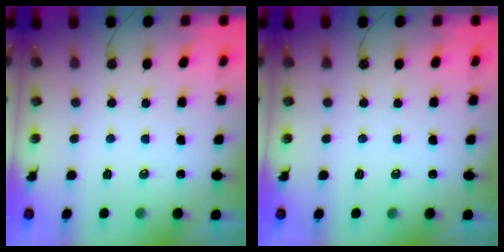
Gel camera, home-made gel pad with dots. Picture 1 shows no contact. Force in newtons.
{"total": 0.0}